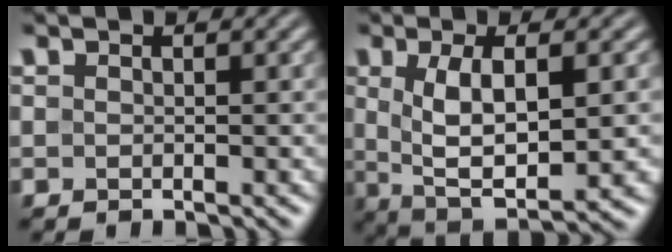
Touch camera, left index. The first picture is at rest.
{"total": 7.5, "force": [0.3, 2.9, 6.9], "torque": [-0.128, -0.006, 0.009]}